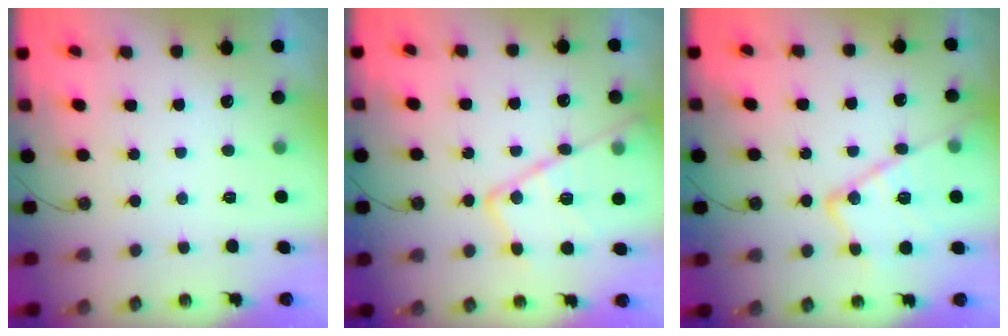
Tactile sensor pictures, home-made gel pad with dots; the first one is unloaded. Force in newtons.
{"total": 19.6, "press": 19.5, "slide": 1.4}
{"total": 18.0, "press": 17.9, "slide": 1.2}